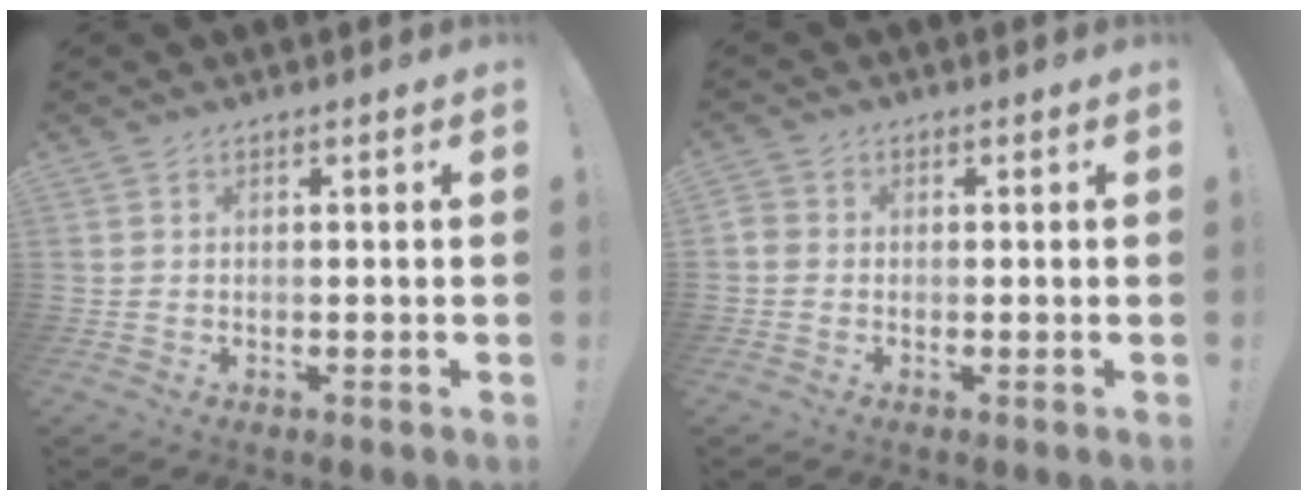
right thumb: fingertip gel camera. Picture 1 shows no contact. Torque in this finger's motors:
{"motor_torque": [0.20, -0.69, -0.29, 0.17, 0.00]}